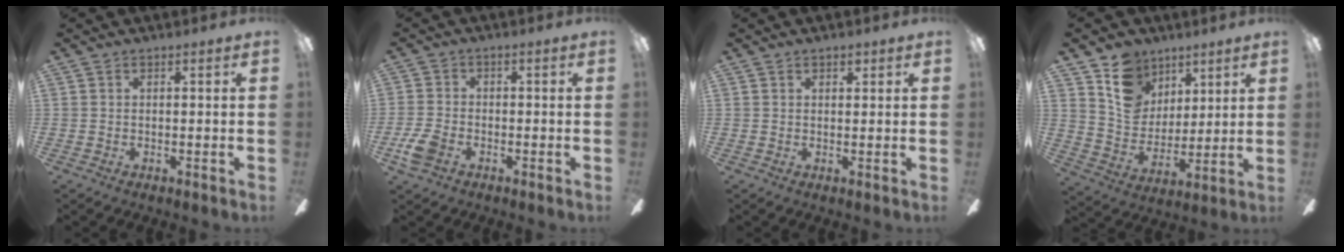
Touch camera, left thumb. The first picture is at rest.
{"total": 5.4, "force": [-2.8, 3.5, 3.1], "torque": [-0.076, 0.005, -0.053]}
{"total": 1.3, "force": [1.0, 0.8, 0.2], "torque": [0.003, -0.003, 0.018]}
{"total": 12.8, "force": [8.1, 9.3, 3.1], "torque": [-0.068, -0.043, 0.162]}